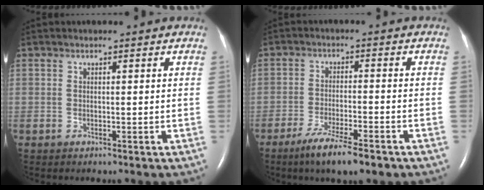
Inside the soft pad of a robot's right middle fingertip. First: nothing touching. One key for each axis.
{"total": 8.3, "fx": -5.7, "fy": 1.0, "fz": 6.0, "tx": -0.103, "ty": -0.016, "tz": -0.090}